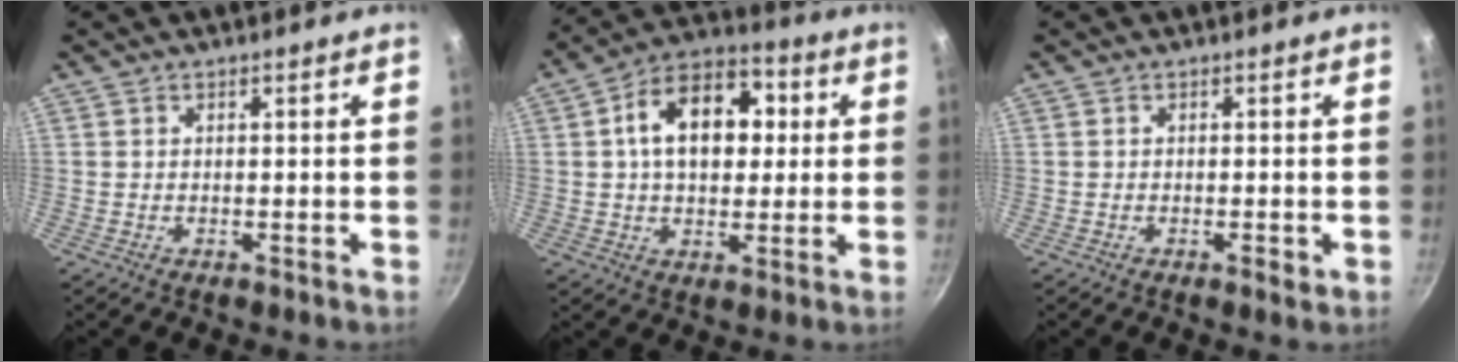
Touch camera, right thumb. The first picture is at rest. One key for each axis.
{"total": 15.3, "fx": 2.7, "fy": 9.9, "fz": 11.4, "tx": -0.148, "ty": 0.018, "tz": 0.034}
{"total": 1.4, "fx": -0.6, "fy": 0.4, "fz": 1.2, "tx": -0.017, "ty": -0.002, "tz": -0.010}